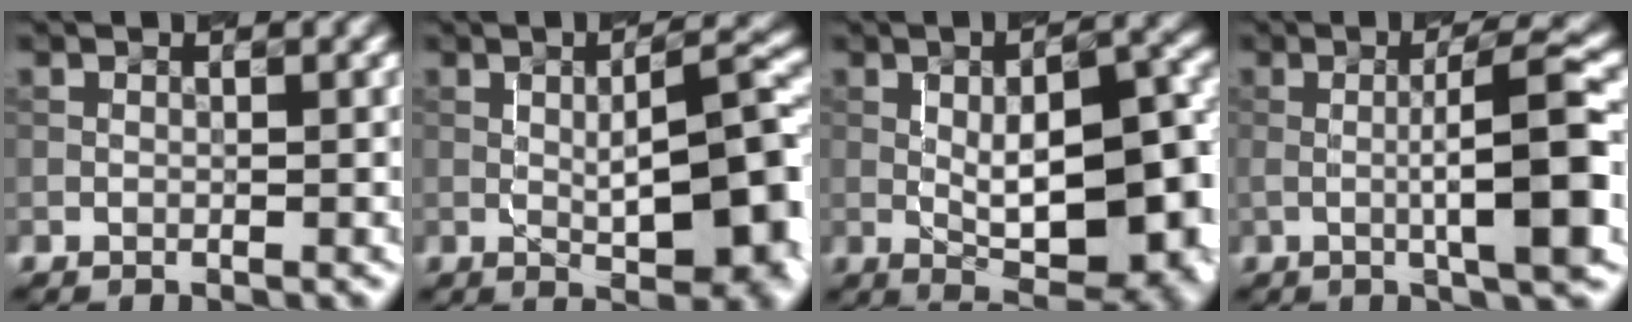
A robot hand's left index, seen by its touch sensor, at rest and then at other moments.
{"total": 8.5, "force": [-0.7, 2.3, 8.1], "torque": [-0.111, 0.005, -0.010]}
{"total": 11.2, "force": [-1.1, 4.4, 10.2], "torque": [-0.140, 0.001, -0.014]}
{"total": 7.6, "force": [-0.4, 1.2, 7.5], "torque": [-0.111, 0.008, -0.007]}